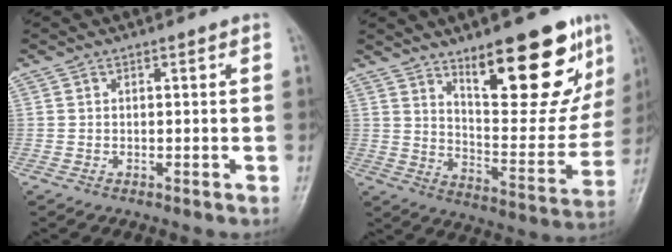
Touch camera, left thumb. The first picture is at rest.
{"total": 21.4, "force": [12.2, 7.6, 15.8], "torque": [-0.171, -0.071, 0.190]}